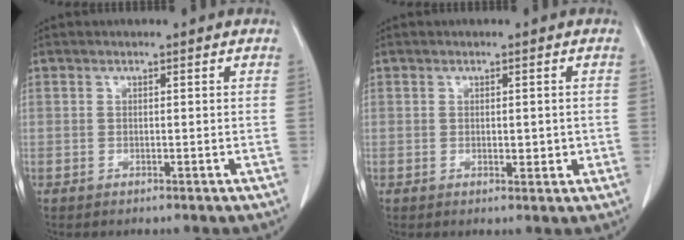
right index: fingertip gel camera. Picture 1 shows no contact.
{"total": 2.8, "force": [-0.2, 1.4, 2.4], "torque": [-0.040, 0.002, 0.003]}